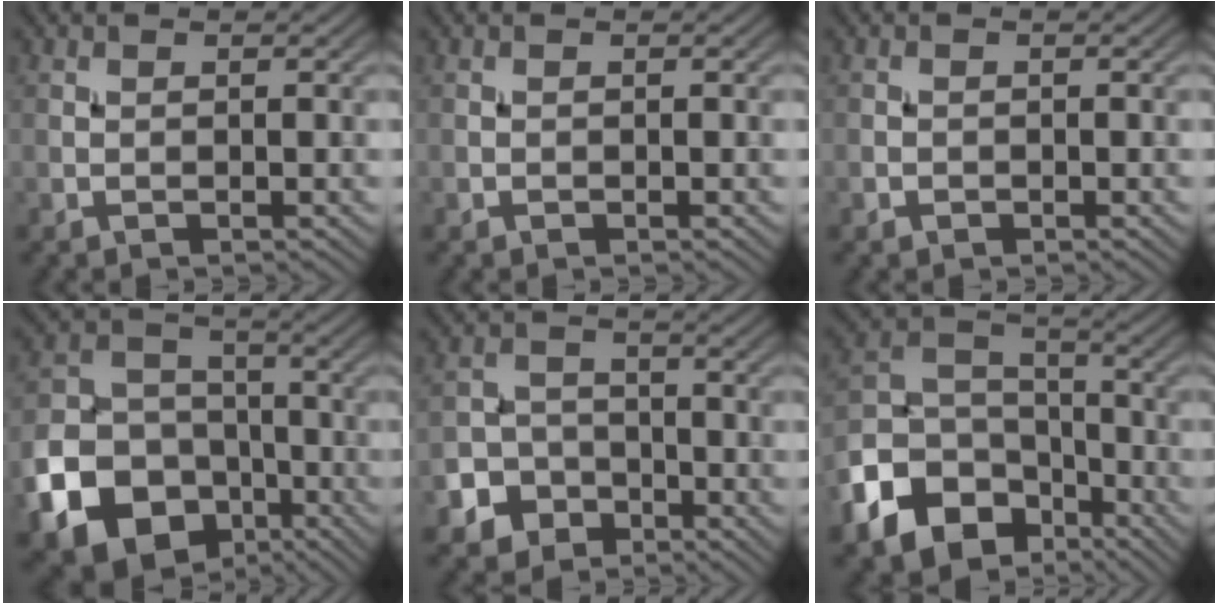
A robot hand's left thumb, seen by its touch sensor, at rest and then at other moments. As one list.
[{"total": 0.0}, {"total": 0.7, "force": [-0.4, 0.5, 0.2], "torque": [-0.002, -0.003, -0.008]}, {"total": 17.4, "force": [-8.5, 13.3, 7.5], "torque": [-0.191, -0.057, -0.163]}, {"total": 5.4, "force": [-3.2, 4.1, 1.6], "torque": [-0.028, -0.003, -0.074]}, {"total": 13.5, "force": [-7.5, 9.1, 6.5], "torque": [-0.179, -0.029, -0.148]}]